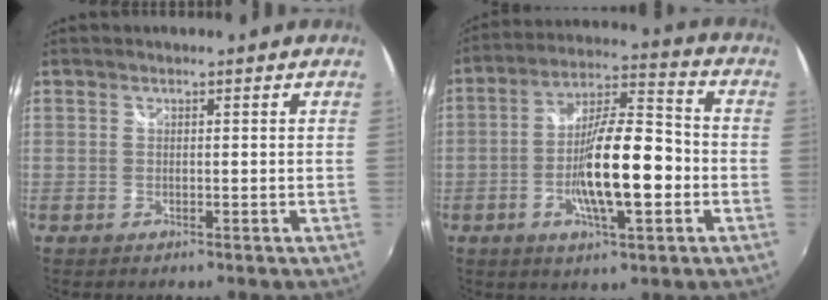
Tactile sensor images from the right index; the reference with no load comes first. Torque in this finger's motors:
{"motor_torque": [2.10, -0.04, 1.05, 0.21]}